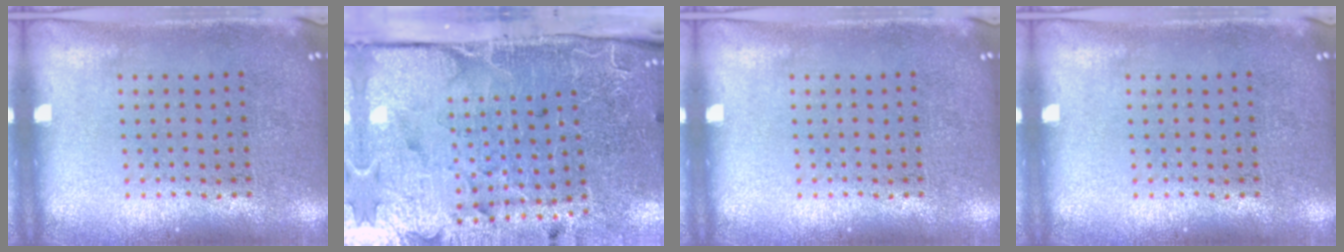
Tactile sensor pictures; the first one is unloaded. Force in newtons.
{"total": 5.0, "press": 4.0, "slide": 3.1}
{"total": 0.0}
{"total": 0.0}